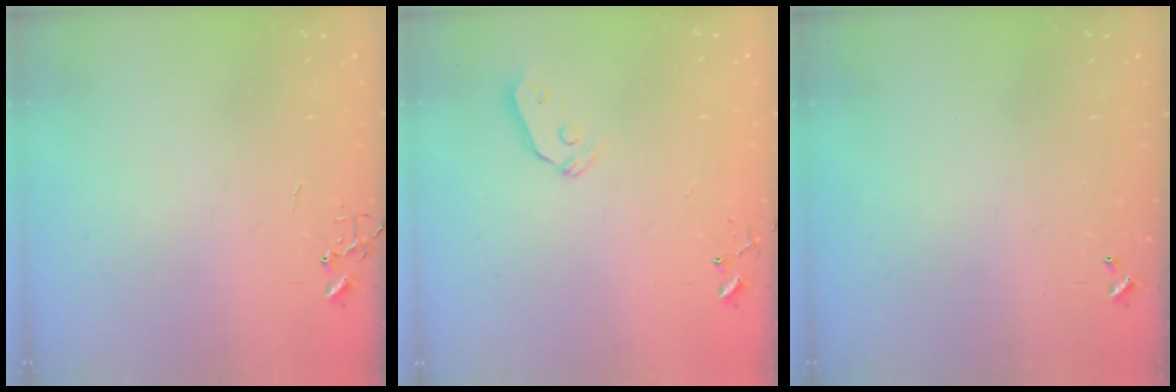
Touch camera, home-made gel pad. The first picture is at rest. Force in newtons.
{"total": 5.6, "press": 5.6, "slide": 0.7}
{"total": 0.0}